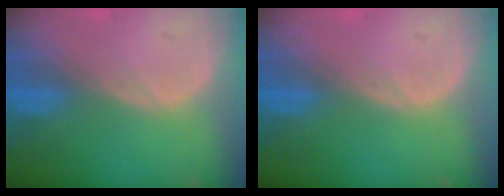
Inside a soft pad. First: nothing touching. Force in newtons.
{"total": 0.0}